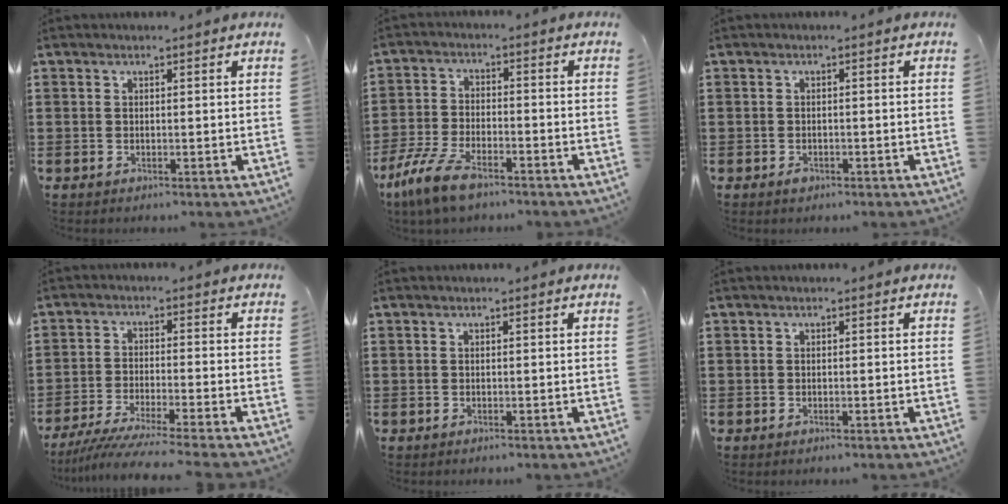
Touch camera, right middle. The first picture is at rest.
{"total": 7.6, "force": [-5.4, 2.3, 4.8], "torque": [-0.115, -0.003, -0.105]}
{"total": 1.0, "force": [-0.7, 0.5, 0.4], "torque": [-0.010, -0.004, -0.014]}
{"total": 5.0, "force": [-4.5, -0.5, 2.1], "torque": [-0.057, -0.024, -0.091]}
{"total": 0.0}
{"total": 0.0}